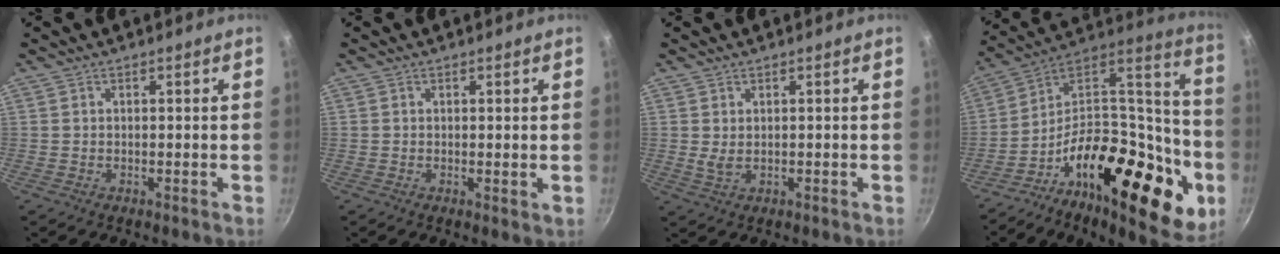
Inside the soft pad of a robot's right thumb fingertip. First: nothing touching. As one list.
[{"total": 0.9, "force": [0.3, 0.3, 0.8], "torque": [-0.012, -0.004, 0.003]}, {"total": 1.9, "force": [0.3, 1.0, 1.6], "torque": [-0.031, -0.004, 0.011]}, {"total": 33.3, "force": [-12.2, 15.8, 26.6], "torque": [-0.329, 0.059, -0.203]}]